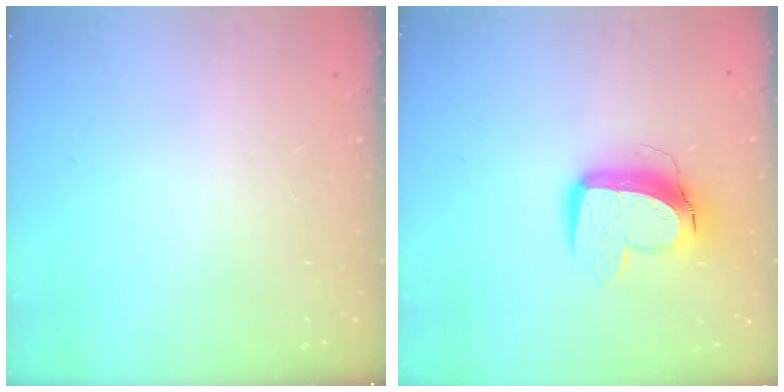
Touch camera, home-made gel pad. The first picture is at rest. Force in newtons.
{"total": 11.5, "press": 11.4, "slide": 1.2}